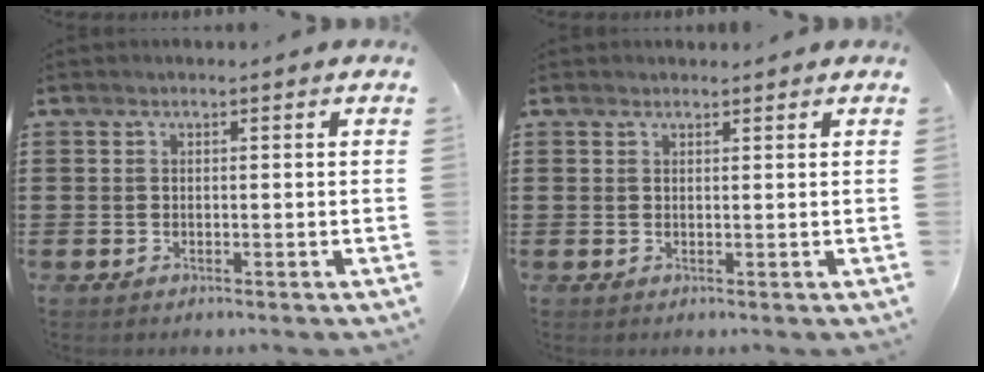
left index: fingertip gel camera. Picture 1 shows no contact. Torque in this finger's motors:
{"motor_torque": [0.15, 0.16, -0.03, -0.02]}